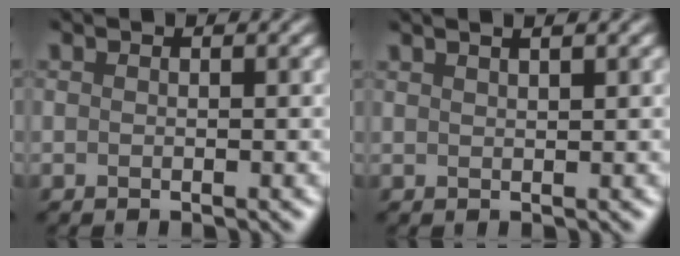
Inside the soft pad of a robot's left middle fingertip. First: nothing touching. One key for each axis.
{"total": 2.6, "fx": 1.8, "fy": 0.8, "fz": 1.6, "tx": -0.008, "ty": 0.027, "tz": 0.009}